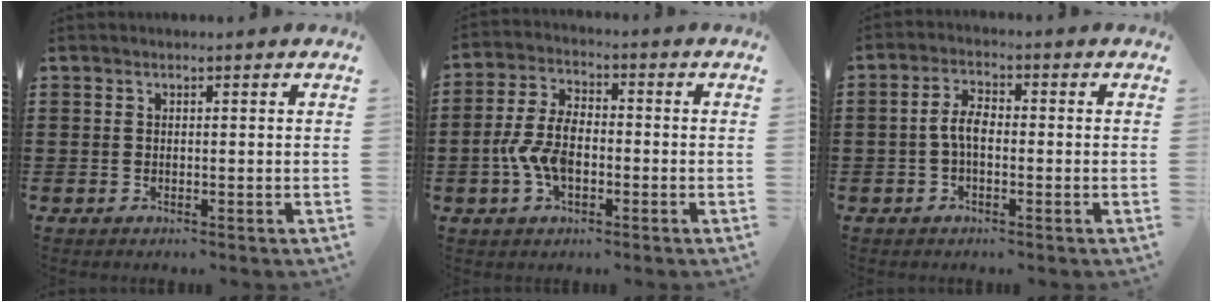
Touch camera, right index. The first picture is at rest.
{"total": 7.1, "force": [-1.8, 3.9, 5.7], "torque": [-0.143, -0.004, -0.041]}
{"total": 3.8, "force": [-0.7, 1.7, 3.3], "torque": [-0.077, 0.002, -0.017]}